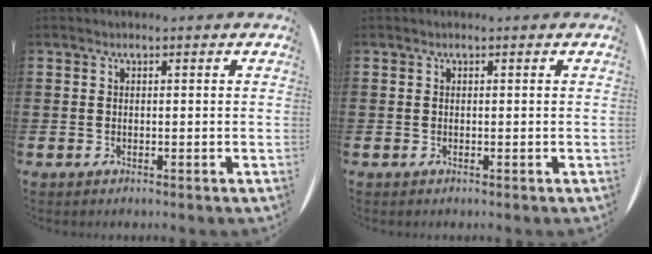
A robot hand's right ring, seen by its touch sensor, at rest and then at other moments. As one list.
[{"total": 0.0}]